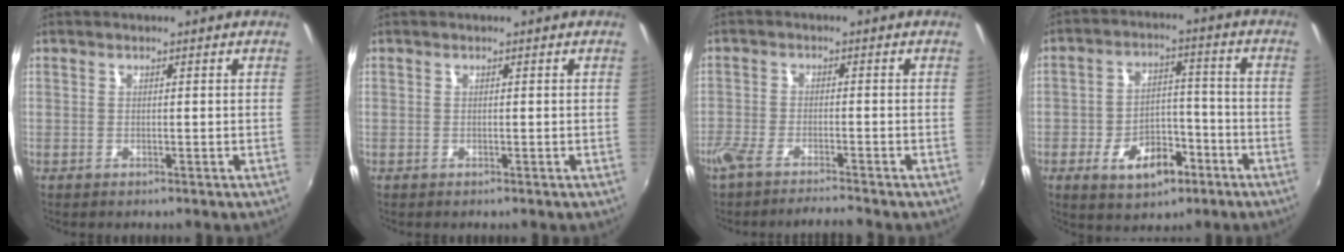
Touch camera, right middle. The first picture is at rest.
{"total": 0.0}
{"total": 6.0, "force": [-5.4, 0.1, 2.6], "torque": [-0.071, -0.018, -0.102]}
{"total": 9.9, "force": [-5.1, 5.9, 6.1], "torque": [-0.119, 0.015, -0.068]}